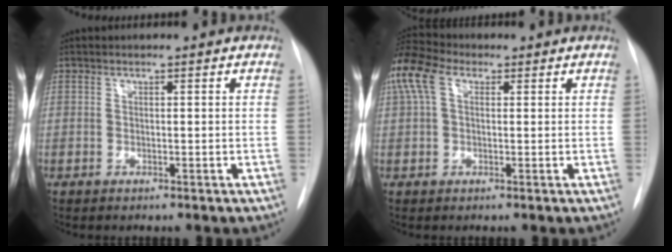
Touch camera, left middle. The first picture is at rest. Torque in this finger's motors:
{"motor_torque": [0.57, -0.49, 0.79, 0.21]}